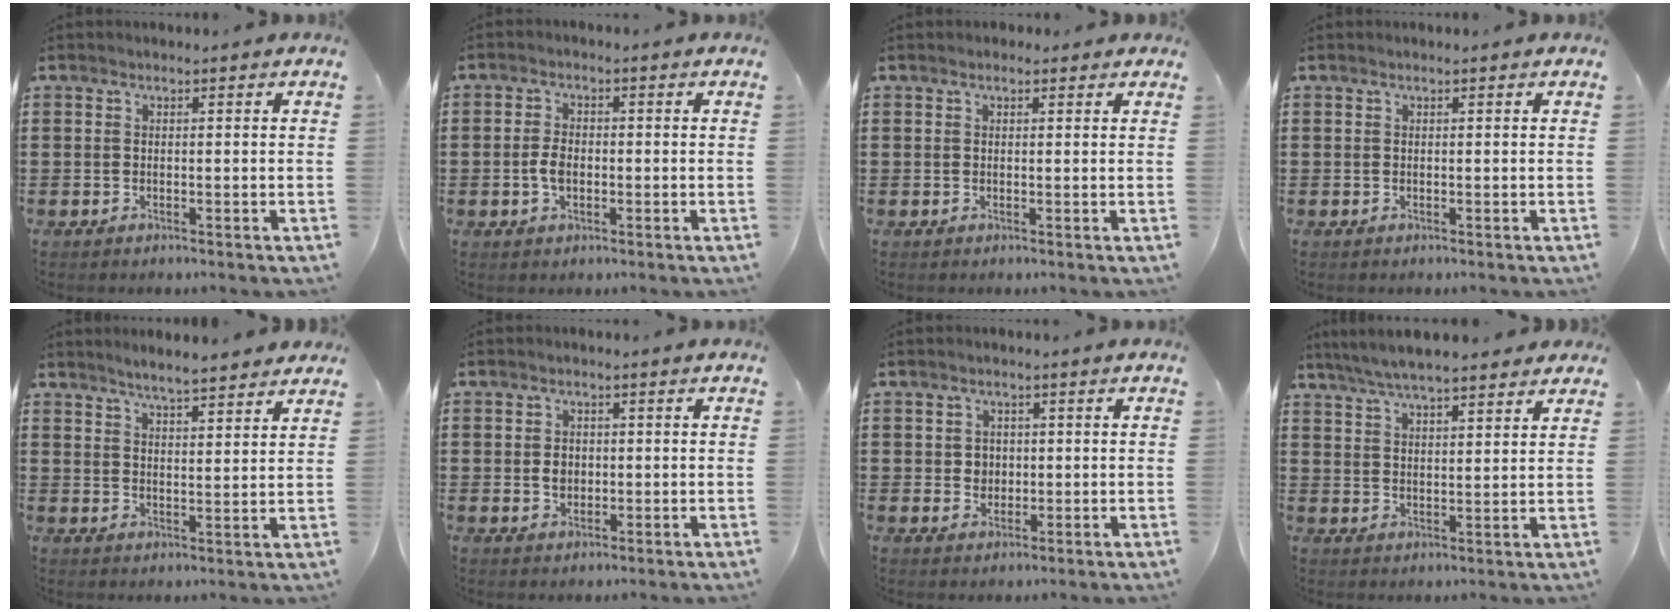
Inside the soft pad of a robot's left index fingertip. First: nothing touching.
{"total": 3.3, "force": [-0.4, 1.8, 2.7], "torque": [-0.067, -0.002, -0.011]}
{"total": 0.9, "force": [0.7, 0.5, 0.3], "torque": [-0.007, 0.005, 0.013]}
{"total": 0.0}
{"total": 4.1, "force": [4.0, -0.1, 0.9], "torque": [-0.031, -0.013, 0.070]}
{"total": 2.5, "force": [0.1, 1.9, 1.6], "torque": [-0.027, 0.003, -0.001]}
{"total": 2.3, "force": [0.4, 2.2, 0.7], "torque": [-0.015, 0.006, 0.002]}
{"total": 5.5, "force": [5.0, 0.8, 2.2], "torque": [-0.058, -0.011, 0.090]}